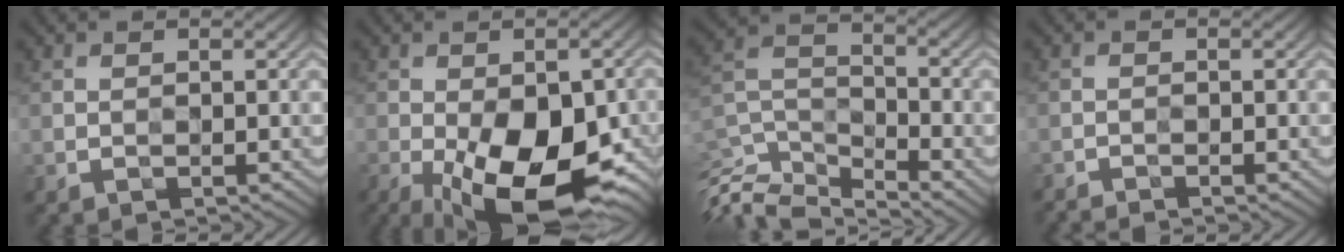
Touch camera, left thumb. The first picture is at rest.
{"total": 15.9, "force": [-5.7, 7.0, 13.1], "torque": [-0.206, -0.024, -0.076]}
{"total": 10.1, "force": [-8.5, 2.9, 4.6], "torque": [-0.118, -0.017, -0.156]}
{"total": 2.1, "force": [-2.0, -0.5, 0.1], "torque": [-0.013, 0.002, -0.040]}